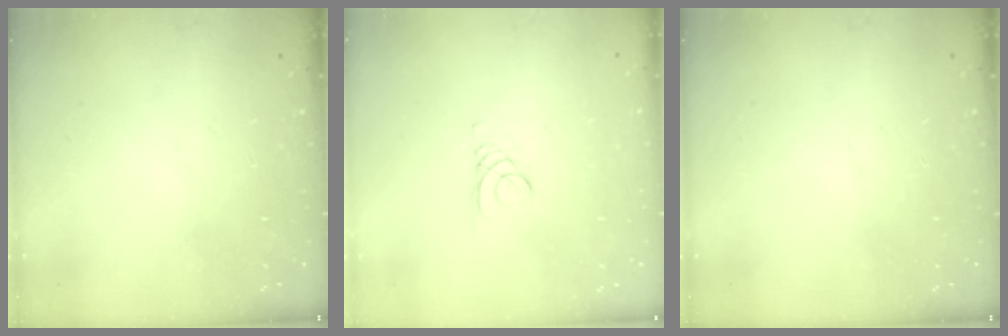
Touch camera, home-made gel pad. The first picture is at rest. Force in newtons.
{"total": 1.5, "press": 1.5, "slide": 0.1}
{"total": 0.0}